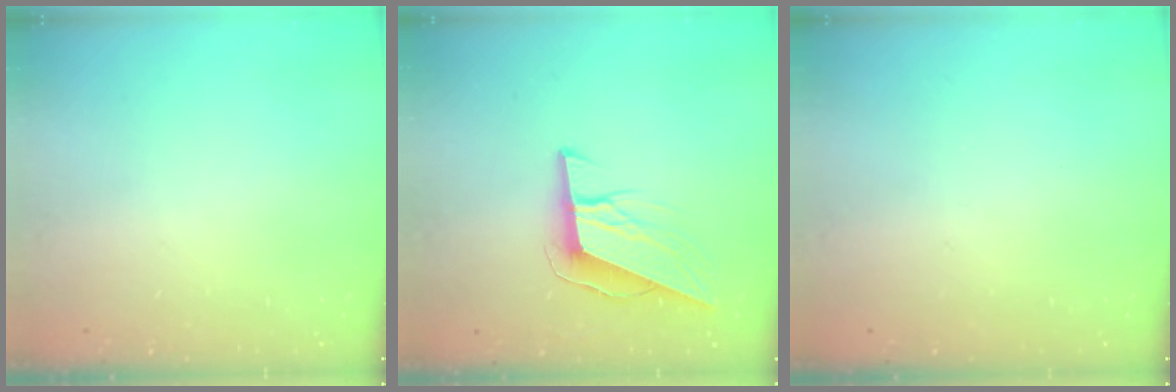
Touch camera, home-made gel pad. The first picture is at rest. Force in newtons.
{"total": 10.3, "press": 9.8, "slide": 3.0}
{"total": 0.0}